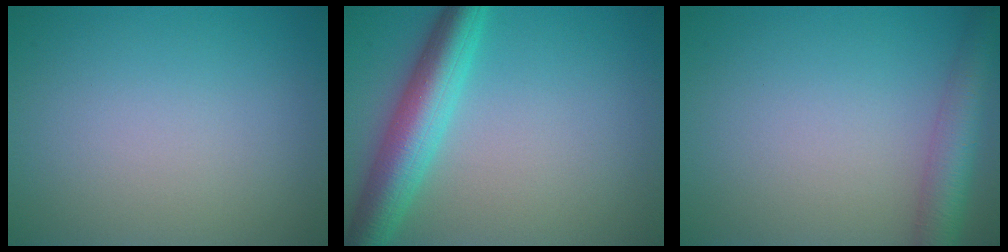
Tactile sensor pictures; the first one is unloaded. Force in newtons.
{"total": 6.2, "press": 6.2, "slide": 0.1}
{"total": 4.2, "press": 4.2, "slide": 0.2}